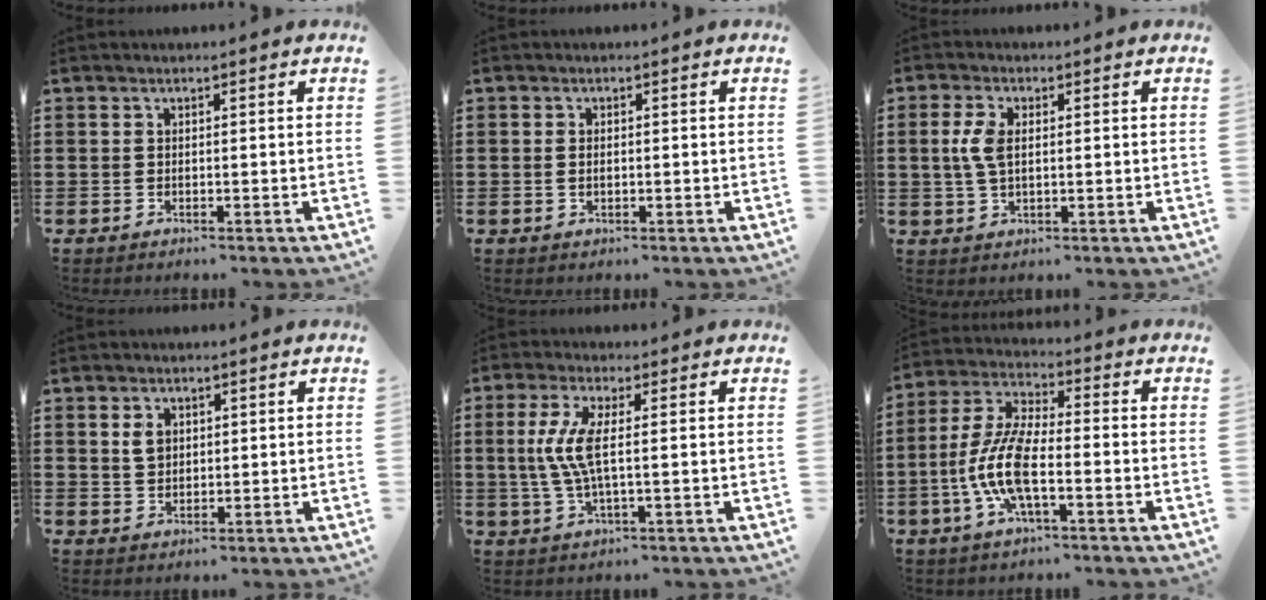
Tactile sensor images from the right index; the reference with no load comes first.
{"total": 1.2, "force": [0.0, 0.7, 1.0], "torque": [-0.022, 0.004, -0.001]}
{"total": 4.5, "force": [0.6, 2.2, 3.9], "torque": [-0.103, 0.001, 0.002]}
{"total": 2.7, "force": [0.9, 1.9, 1.7], "torque": [-0.041, 0.007, 0.016]}
{"total": 6.4, "force": [0.2, 1.3, 6.2], "torque": [-0.151, -0.015, -0.009]}
{"total": 9.4, "force": [-2.5, 3.2, 8.4], "torque": [-0.206, -0.014, -0.056]}